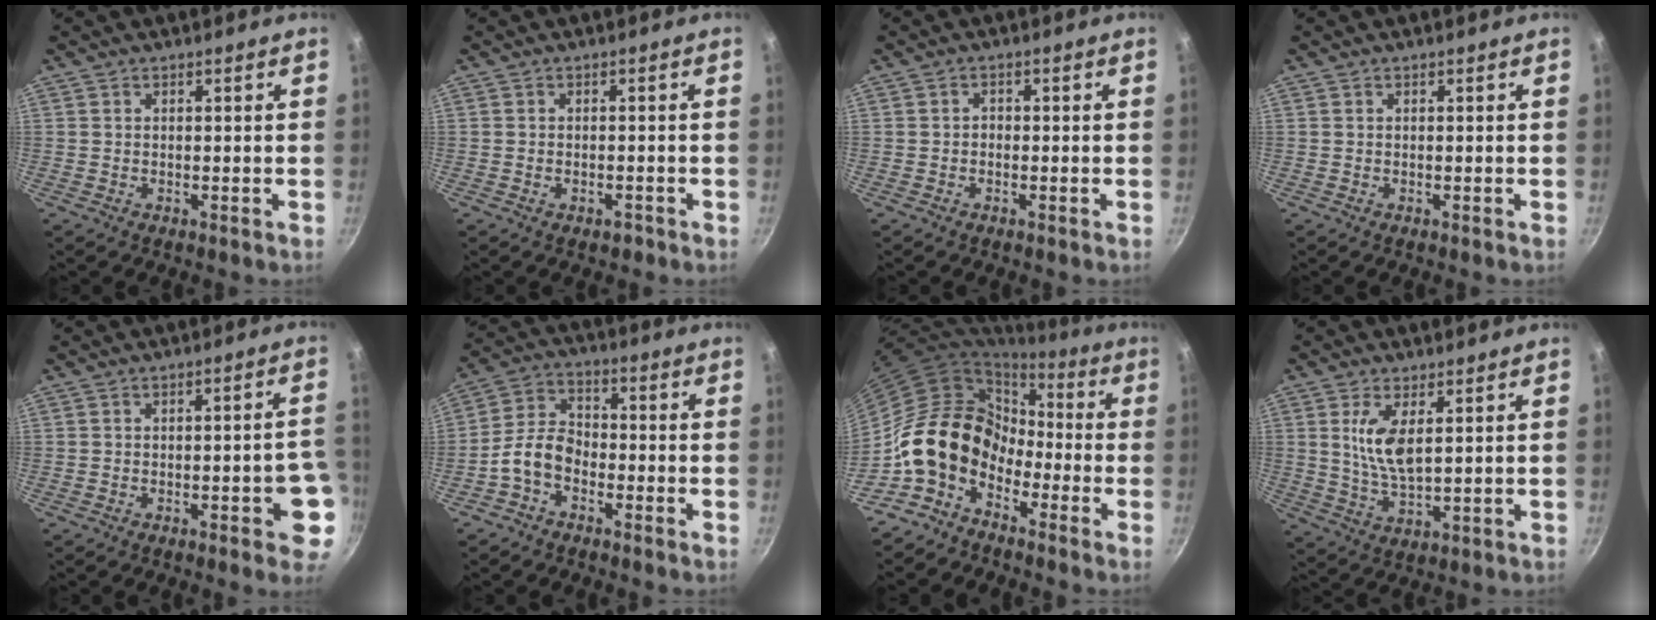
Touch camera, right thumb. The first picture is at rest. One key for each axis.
{"total": 1.6, "fx": -1.0, "fy": 0.9, "fz": 0.9, "tx": -0.013, "ty": 0.008, "tz": -0.013}
{"total": 1.1, "fx": -0.5, "fy": 0.8, "fz": 0.4, "tx": -0.006, "ty": 0.005, "tz": -0.010}
{"total": 0.0}
{"total": 7.9, "fx": -2.5, "fy": 2.8, "fz": 6.9, "tx": -0.053, "ty": 0.029, "tz": -0.027}
{"total": 7.5, "fx": -3.4, "fy": 4.8, "fz": 4.6, "tx": -0.078, "ty": 0.044, "tz": -0.080}
{"total": 12.3, "fx": -5.0, "fy": 9.2, "fz": 6.6, "tx": -0.062, "ty": 0.047, "tz": -0.102}
{"total": 7.7, "fx": 2.1, "fy": 3.2, "fz": 6.7, "tx": -0.126, "ty": -0.017, "tz": 0.046}